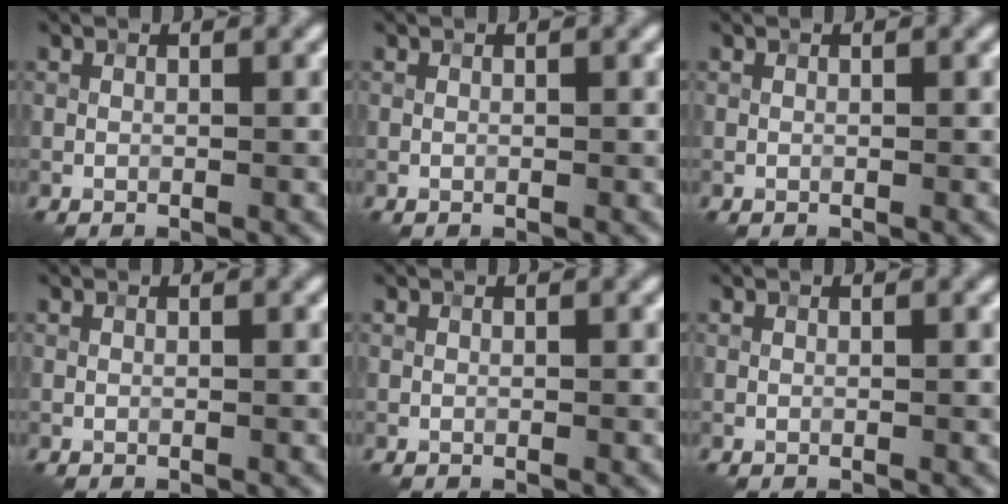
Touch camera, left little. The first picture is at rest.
{"total": 0.0}
{"total": 0.0}
{"total": 0.0}
{"total": 0.0}
{"total": 0.0}